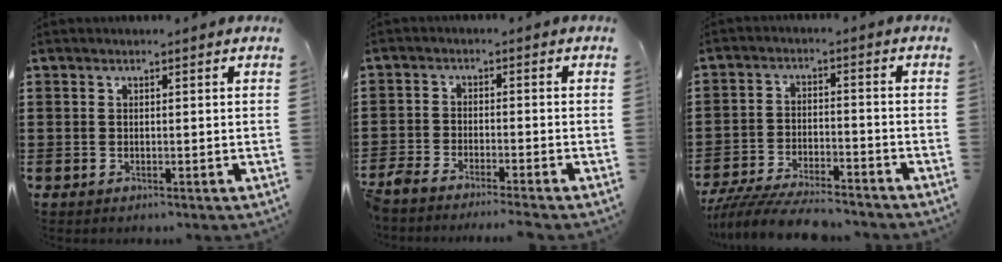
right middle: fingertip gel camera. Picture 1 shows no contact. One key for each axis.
{"total": 3.4, "fx": -3.3, "fy": -0.1, "fz": 0.6, "tx": -0.035, "ty": -0.010, "tz": -0.076}
{"total": 7.1, "fx": -6.7, "fy": 0.8, "fz": 2.0, "tx": -0.037, "ty": 0.004, "tz": -0.129}